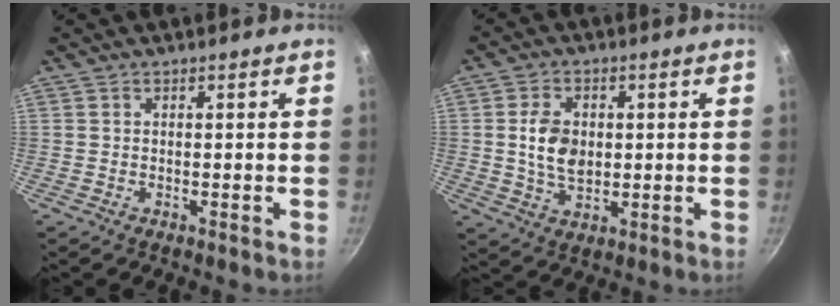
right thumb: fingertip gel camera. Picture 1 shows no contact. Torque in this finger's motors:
{"motor_torque": [0.39, -0.39, 0.83, -0.77, 0.07]}